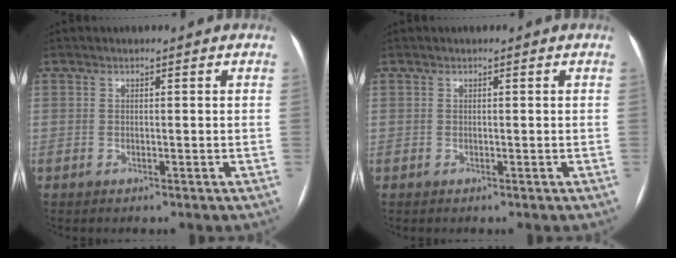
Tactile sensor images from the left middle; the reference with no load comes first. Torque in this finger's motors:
{"motor_torque": [0.09, 0.09, 0.00, 0.01]}